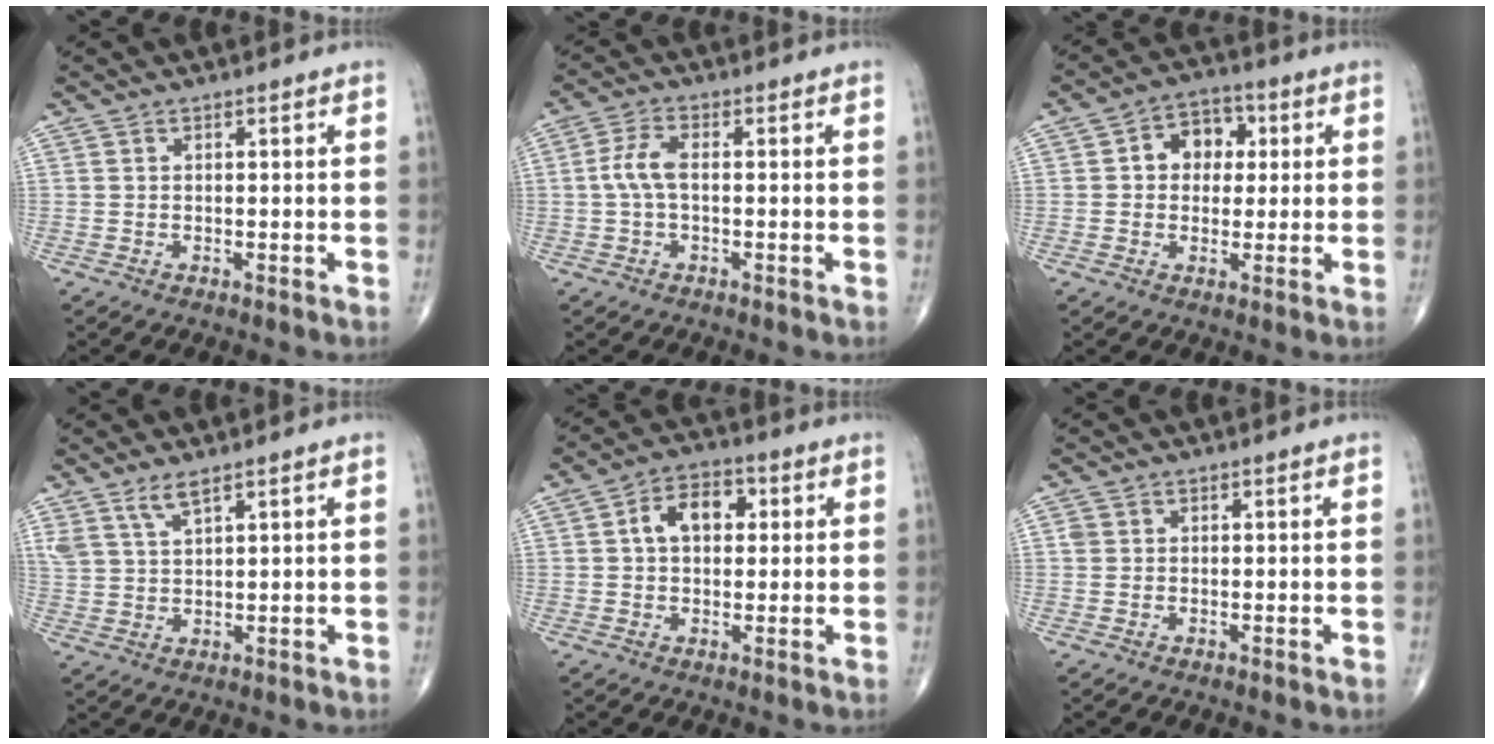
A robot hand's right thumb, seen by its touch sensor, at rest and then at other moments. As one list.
[{"total": 4.7, "force": [-0.2, 2.1, 4.2], "torque": [-0.100, 0.012, -0.007]}, {"total": 7.9, "force": [1.5, 6.2, 4.8], "torque": [-0.032, 0.013, 0.016]}, {"total": 3.9, "force": [3.0, 0.9, 2.4], "torque": [-0.053, -0.014, 0.065]}, {"total": 8.0, "force": [1.5, 5.3, 5.7], "torque": [-0.077, 0.017, 0.018]}, {"total": 1.1, "force": [0.2, 1.0, 0.4], "torque": [-0.002, 0.002, 0.003]}]